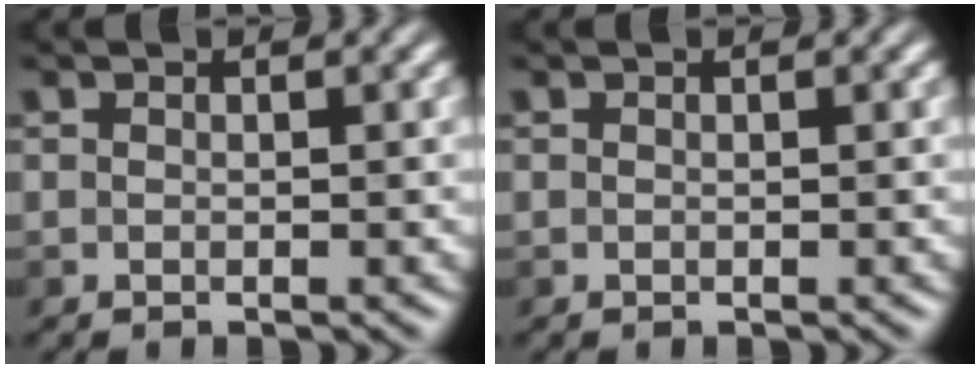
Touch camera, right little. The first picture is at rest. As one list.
[{"total": 0.0}]